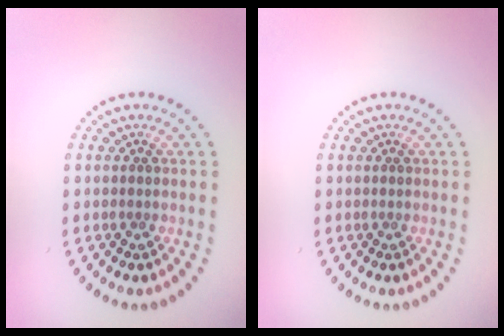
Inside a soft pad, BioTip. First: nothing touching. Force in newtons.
{"total": 0.0}